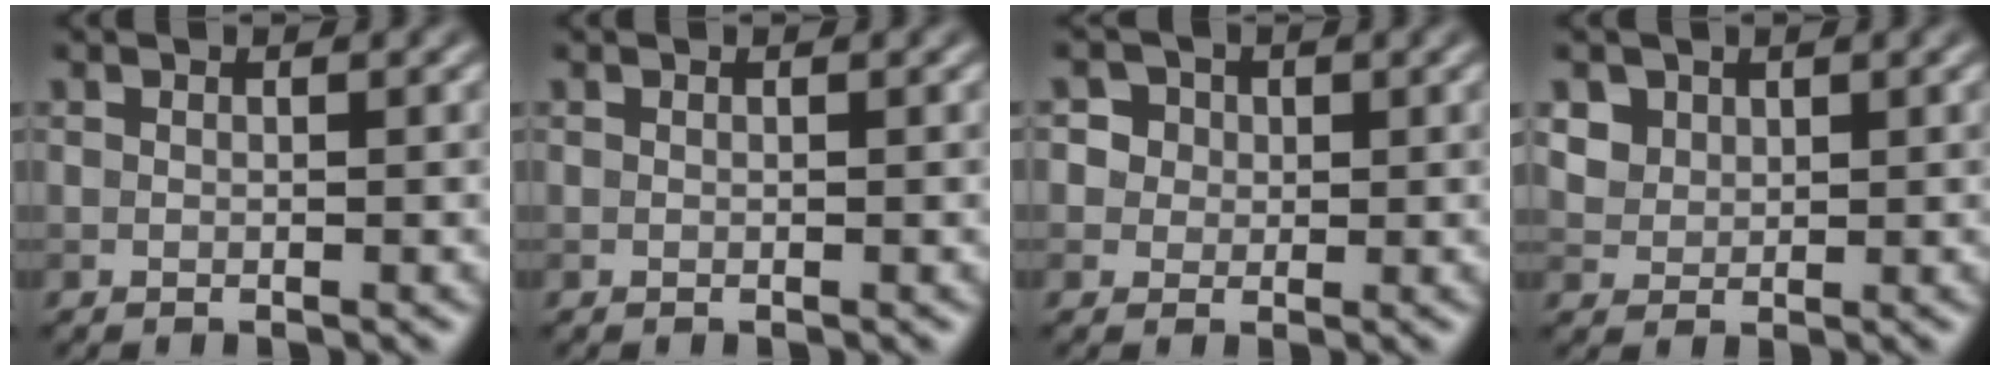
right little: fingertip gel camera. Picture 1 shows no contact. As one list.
[{"total": 0.0}, {"total": 4.3, "force": [1.9, 3.5, 1.5], "torque": [-0.014, 0.017, 0.017]}, {"total": 3.0, "force": [1.7, 2.1, 1.1], "torque": [-0.038, -0.002, 0.045]}]